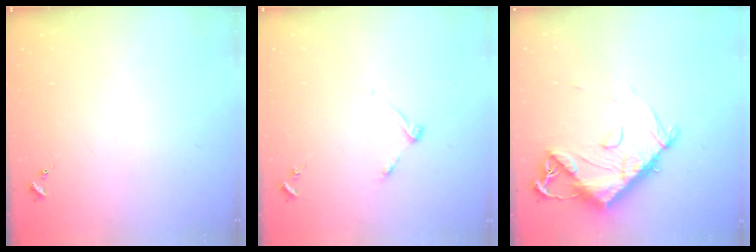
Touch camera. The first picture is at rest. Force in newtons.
{"total": 4.5, "press": 4.4, "slide": 0.6}
{"total": 13.6, "press": 13.5, "slide": 1.4}